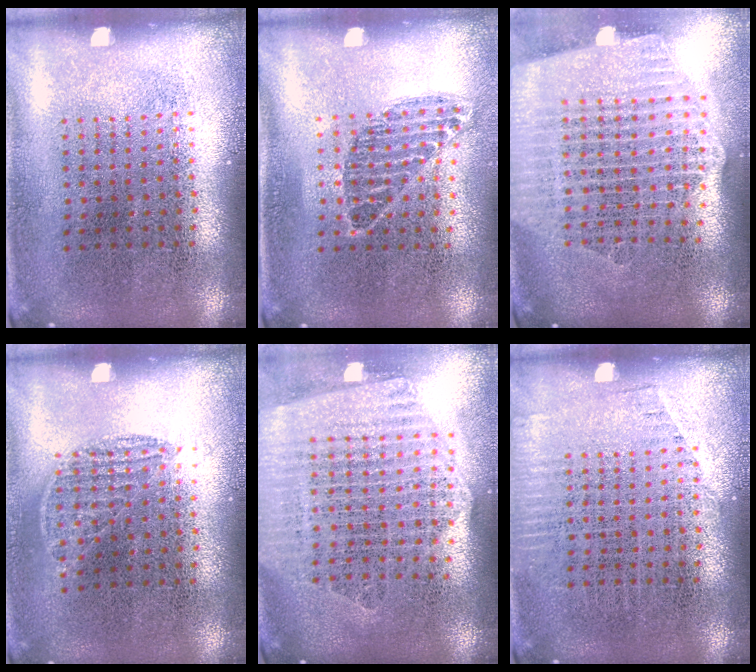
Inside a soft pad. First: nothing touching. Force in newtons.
{"total": 0.9, "press": 0.8, "slide": 0.5}
{"total": 2.6, "press": 2.2, "slide": 1.4}
{"total": 0.8, "press": 0.6, "slide": 0.5}
{"total": 2.5, "press": 2.2, "slide": 1.1}
{"total": 0.9, "press": 0.8, "slide": 0.2}